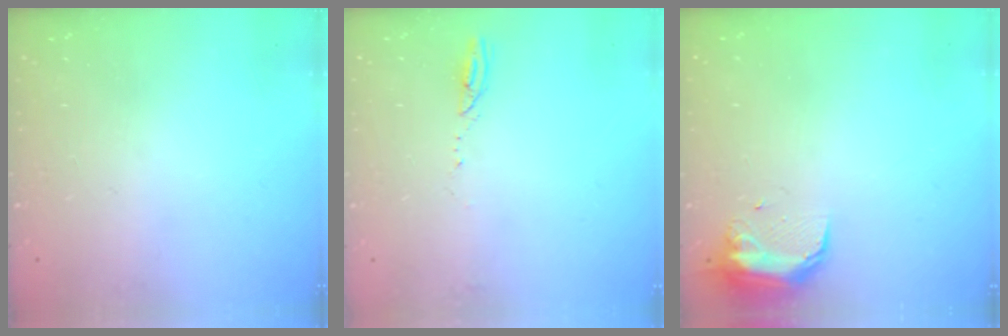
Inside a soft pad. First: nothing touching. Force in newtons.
{"total": 3.3, "press": 3.3, "slide": 0.4}
{"total": 9.2, "press": 9.2, "slide": 0.6}